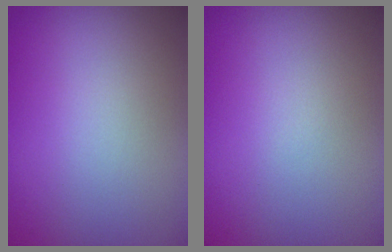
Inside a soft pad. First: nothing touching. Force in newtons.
{"total": 0.0}